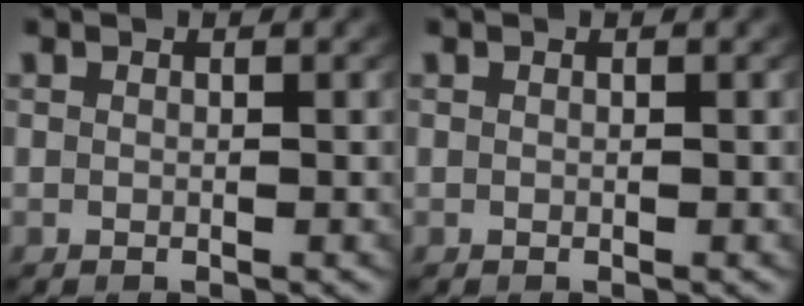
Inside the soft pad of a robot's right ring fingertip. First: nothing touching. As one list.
[{"total": 0.0}]